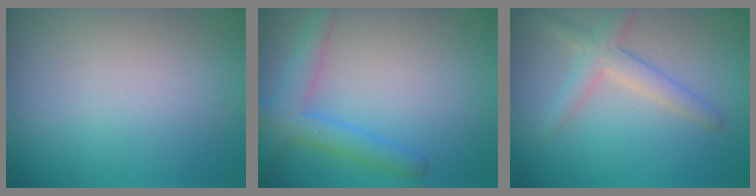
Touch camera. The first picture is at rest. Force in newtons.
{"total": 3.5, "press": 3.5, "slide": 0.2}
{"total": 2.8, "press": 2.8, "slide": 0.2}